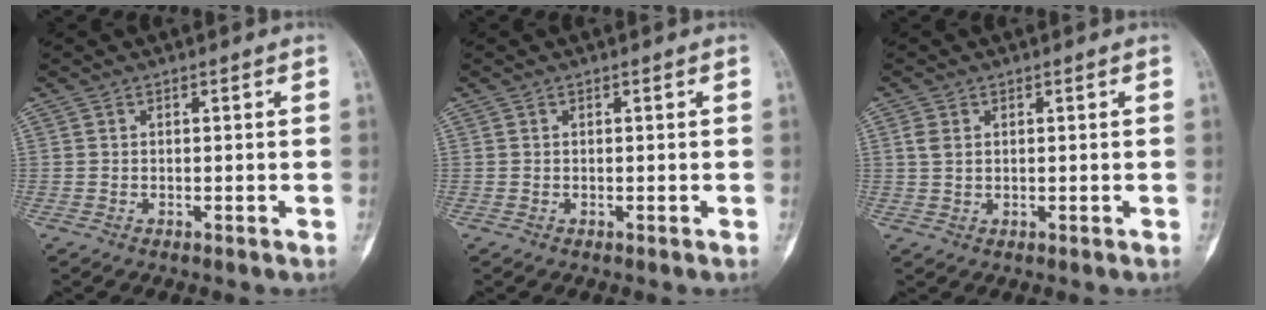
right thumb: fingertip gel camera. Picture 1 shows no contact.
{"total": 0.0}
{"total": 2.3, "force": [0.7, 1.6, 1.5], "torque": [-0.028, 0.002, 0.016]}